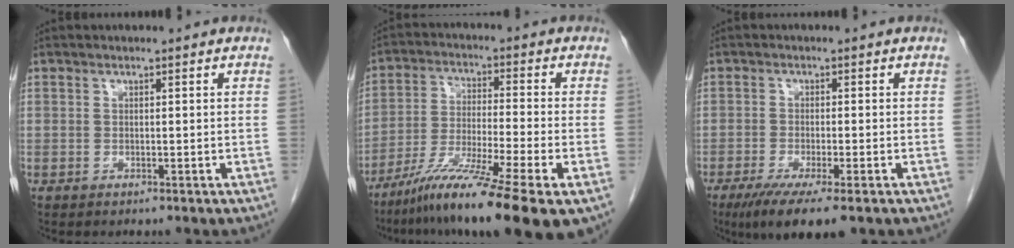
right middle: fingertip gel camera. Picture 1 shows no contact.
{"total": 15.4, "force": [-9.5, -0.2, 12.1], "torque": [-0.208, -0.045, -0.166]}
{"total": 7.5, "force": [-4.6, 0.8, 5.8], "torque": [-0.098, -0.023, -0.072]}